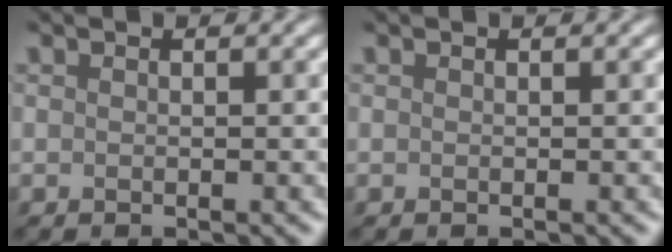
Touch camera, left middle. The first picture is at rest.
{"total": 0.0}